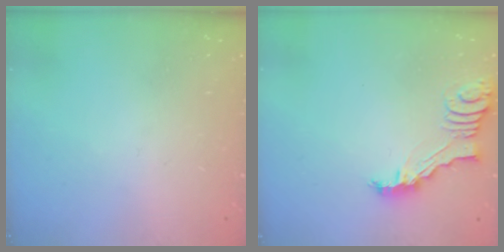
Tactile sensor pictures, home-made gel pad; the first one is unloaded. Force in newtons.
{"total": 5.5, "press": 5.5, "slide": 0.6}